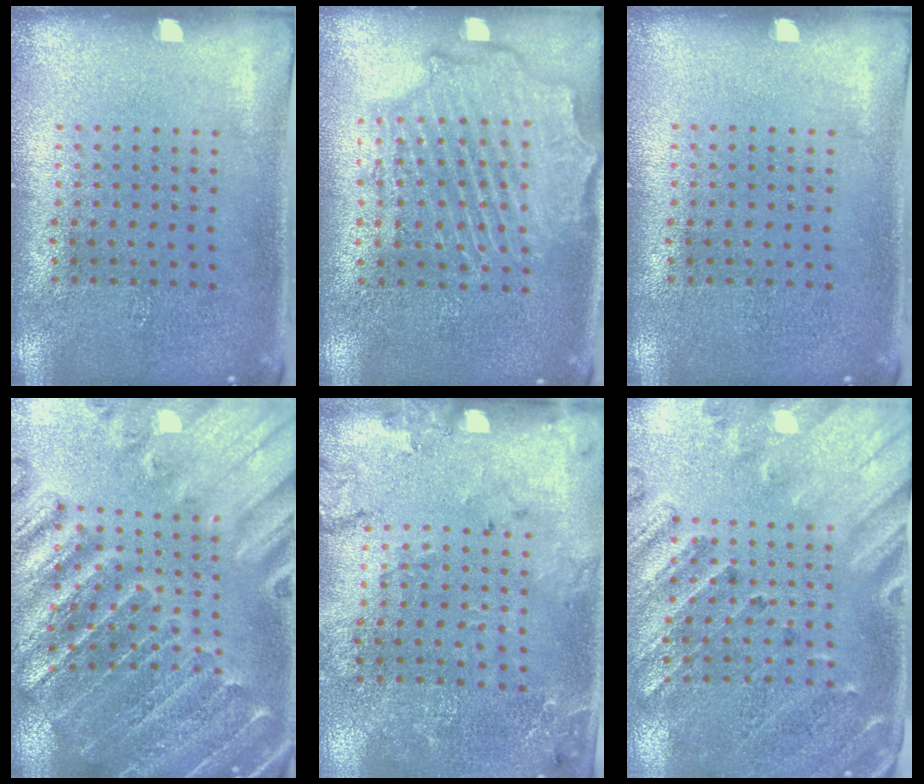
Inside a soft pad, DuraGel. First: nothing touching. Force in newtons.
{"total": 2.2, "press": 2.2, "slide": 0.6}
{"total": 0.0}
{"total": 2.7, "press": 2.7, "slide": 0.4}
{"total": 1.8, "press": 1.7, "slide": 0.6}
{"total": 2.5, "press": 2.2, "slide": 1.3}